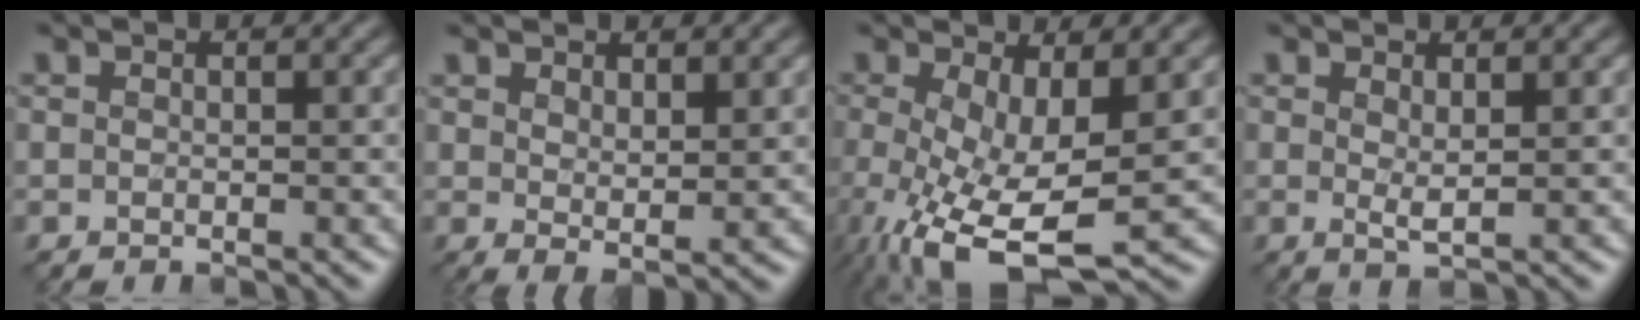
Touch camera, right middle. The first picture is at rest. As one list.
[{"total": 2.6, "force": [1.4, 0.8, 2.0], "torque": [-0.039, -0.007, 0.030]}, {"total": 9.4, "force": [-2.7, 3.6, 8.3], "torque": [-0.169, -0.026, -0.039]}, {"total": 1.2, "force": [0.5, 0.2, 1.1], "torque": [-0.021, -0.004, 0.011]}]